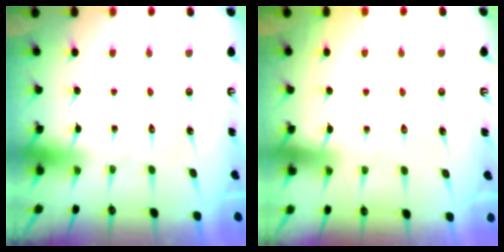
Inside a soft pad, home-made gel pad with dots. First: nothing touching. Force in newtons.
{"total": 2.5, "press": 2.5, "slide": 0.4}